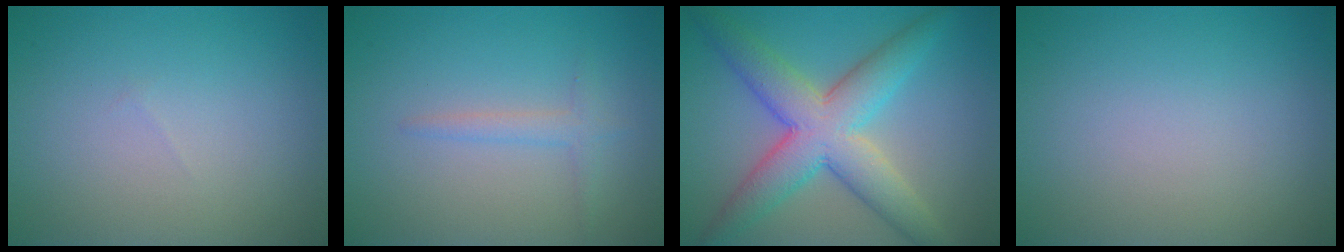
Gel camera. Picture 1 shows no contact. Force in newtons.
{"total": 1.5, "press": 1.5, "slide": 0.1}
{"total": 7.7, "press": 7.7, "slide": 0.1}
{"total": 0.0}